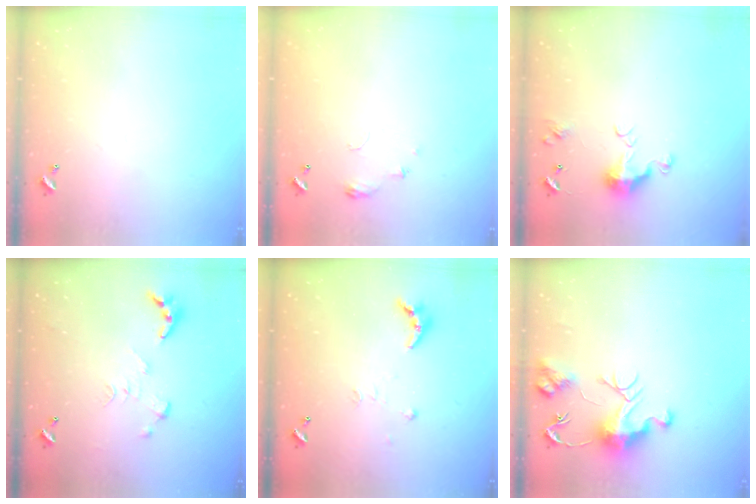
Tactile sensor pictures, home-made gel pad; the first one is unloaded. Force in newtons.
{"total": 4.5, "press": 4.5, "slide": 0.6}
{"total": 6.6, "press": 6.5, "slide": 1.0}
{"total": 0.0}
{"total": 7.7, "press": 7.6, "slide": 0.6}
{"total": 9.4, "press": 9.4, "slide": 0.7}